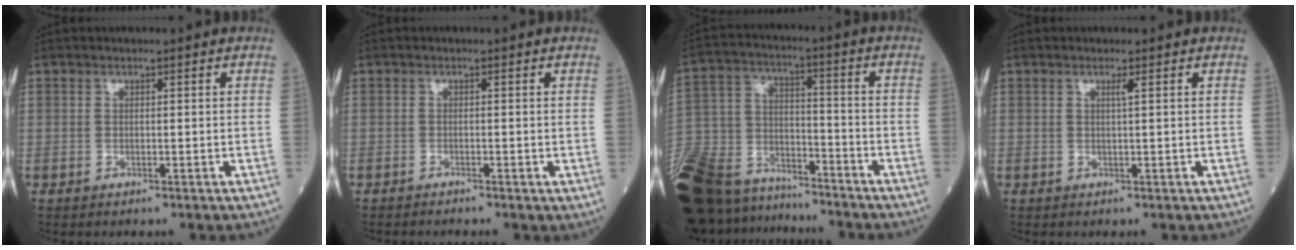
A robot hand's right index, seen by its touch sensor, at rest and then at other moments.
{"total": 2.0, "force": [-1.6, -0.2, 1.2], "torque": [-0.022, -0.001, -0.029]}
{"total": 26.1, "force": [-21.2, 10.4, 11.1], "torque": [-0.331, -0.035, -0.361]}
{"total": 0.8, "force": [0.3, -0.3, 0.7], "torque": [-0.018, -0.003, 0.008]}